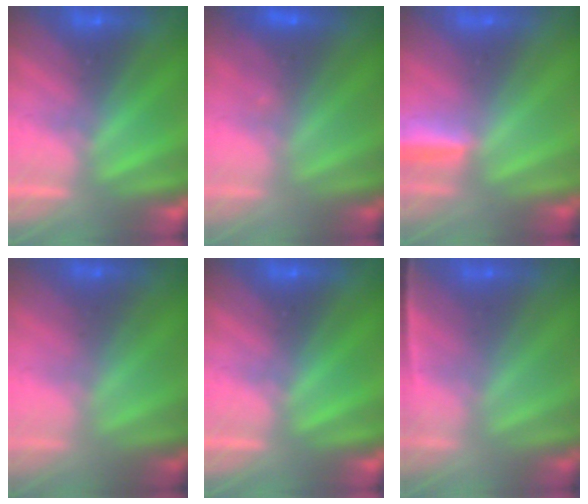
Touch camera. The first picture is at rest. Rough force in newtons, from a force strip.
{"total": 2.9}
{"total": 2.9}
{"total": 1.8}
{"total": 0.0}
{"total": 1.1}